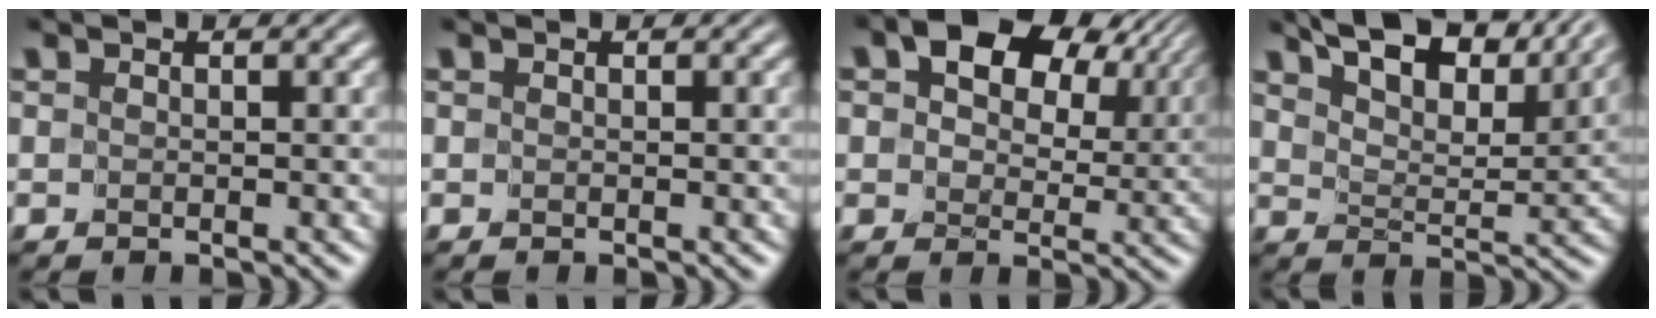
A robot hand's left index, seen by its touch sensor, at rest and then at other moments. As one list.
[{"total": 0.0}, {"total": 9.9, "force": [5.2, 5.8, 6.1], "torque": [-0.093, 0.008, 0.081]}, {"total": 12.2, "force": [9.7, 3.7, 6.3], "torque": [-0.105, 0.019, 0.123]}]